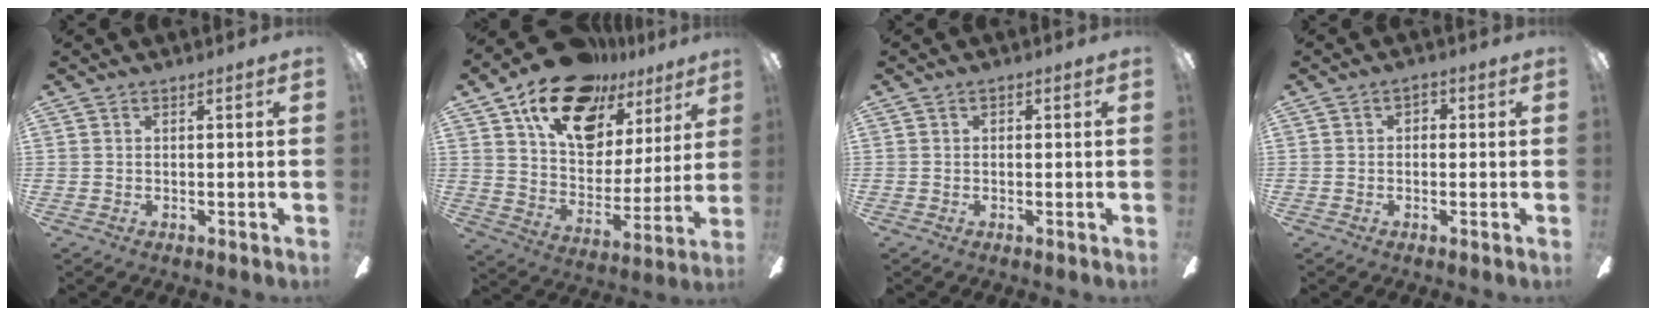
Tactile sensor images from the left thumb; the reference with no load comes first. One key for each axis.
{"total": 20.6, "fx": 13.7, "fy": 11.4, "fz": 10.3, "tx": -0.173, "ty": -0.077, "tz": 0.246}
{"total": 0.8, "fx": 0.1, "fy": 0.7, "fz": 0.3, "tx": -0.007, "ty": 0.005, "tz": 0.000}
{"total": 2.1, "fx": -0.4, "fy": 1.7, "fz": 1.2, "tx": -0.014, "ty": 0.007, "tz": -0.012}